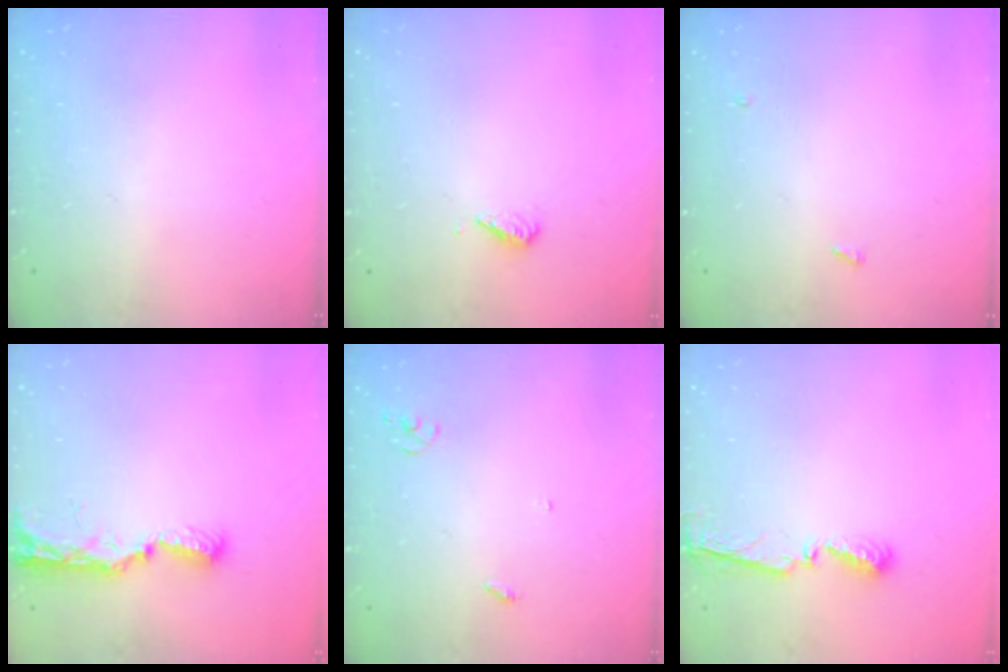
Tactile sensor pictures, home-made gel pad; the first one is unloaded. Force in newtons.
{"total": 3.6, "press": 3.6, "slide": 0.5}
{"total": 6.9, "press": 2.8, "slide": 6.3}
{"total": 11.2, "press": 9.8, "slide": 5.4}
{"total": 2.6, "press": 2.6, "slide": 0.2}
{"total": 5.1, "press": 5.1, "slide": 0.4}